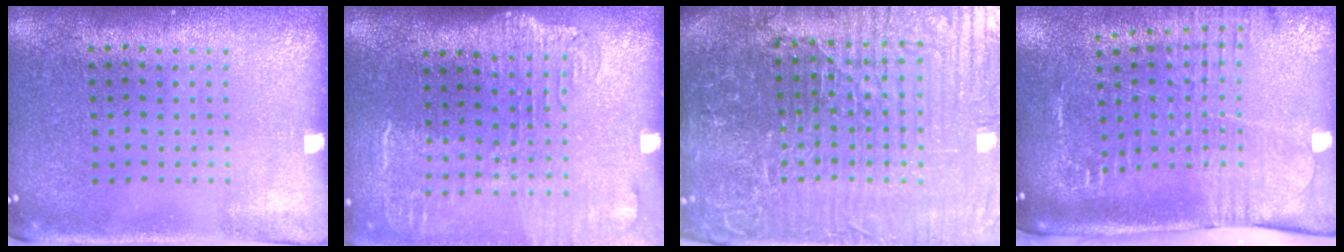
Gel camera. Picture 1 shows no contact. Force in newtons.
{"total": 1.9, "press": 1.5, "slide": 1.2}
{"total": 7.9, "press": 6.9, "slide": 3.7}
{"total": 2.6, "press": 2.1, "slide": 1.6}